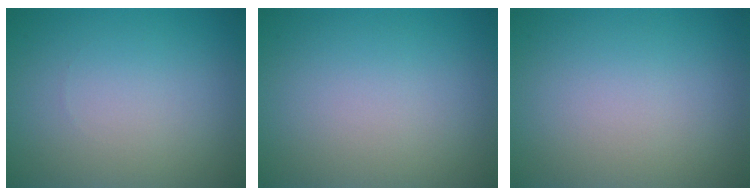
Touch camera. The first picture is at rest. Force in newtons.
{"total": 0.0}
{"total": 0.0}